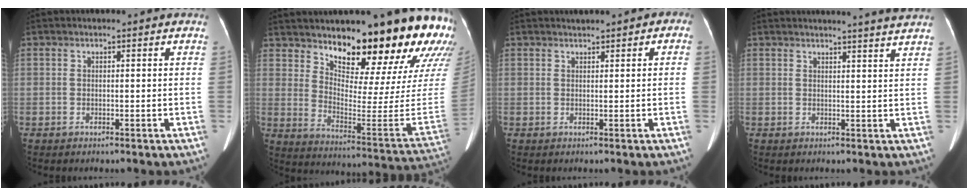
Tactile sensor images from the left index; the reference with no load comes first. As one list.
[{"total": 23.5, "force": [18.2, 3.8, 14.2], "torque": [-0.211, -0.078, 0.242]}, {"total": 1.9, "force": [1.0, 0.8, 1.3], "torque": [-0.020, 0.016, 0.016]}, {"total": 7.8, "force": [7.3, -1.2, 2.7], "torque": [-0.031, -0.004, 0.071]}]